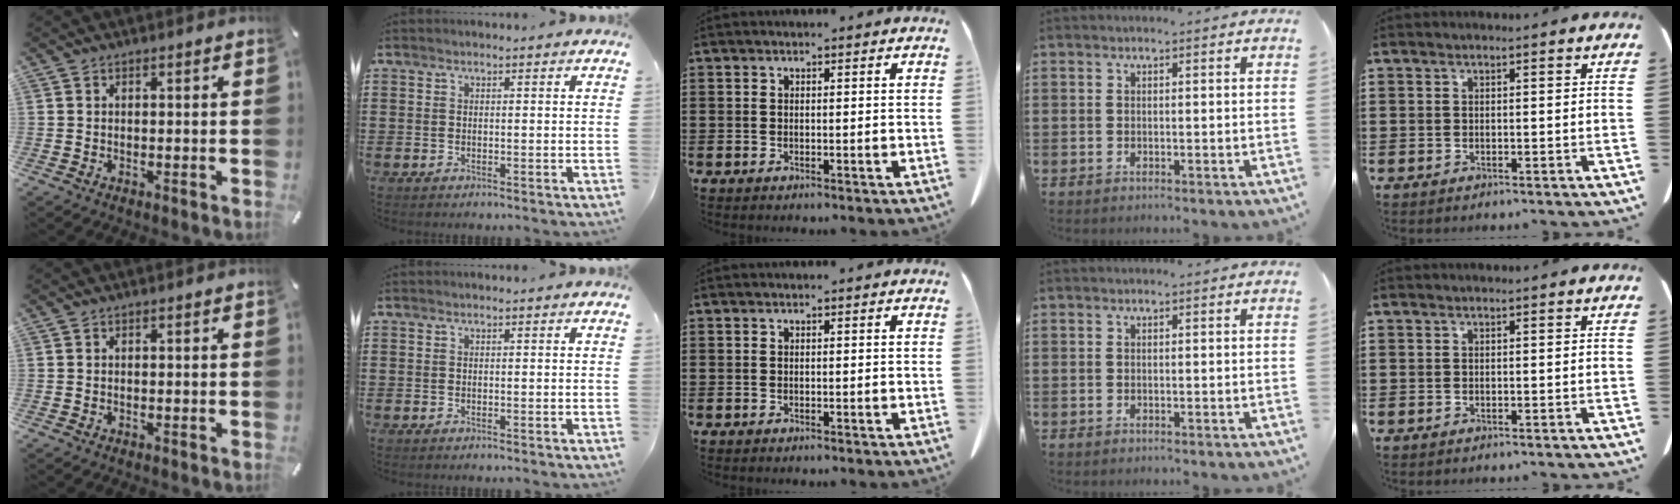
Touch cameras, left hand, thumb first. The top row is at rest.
{}